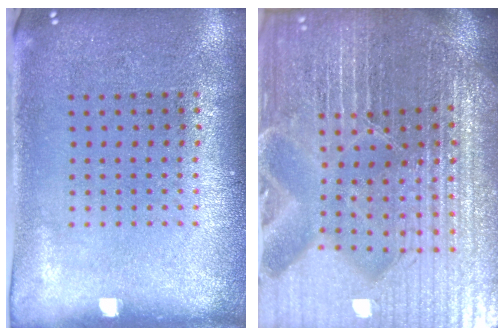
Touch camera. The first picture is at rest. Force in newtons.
{"total": 7.0, "press": 6.1, "slide": 3.4}